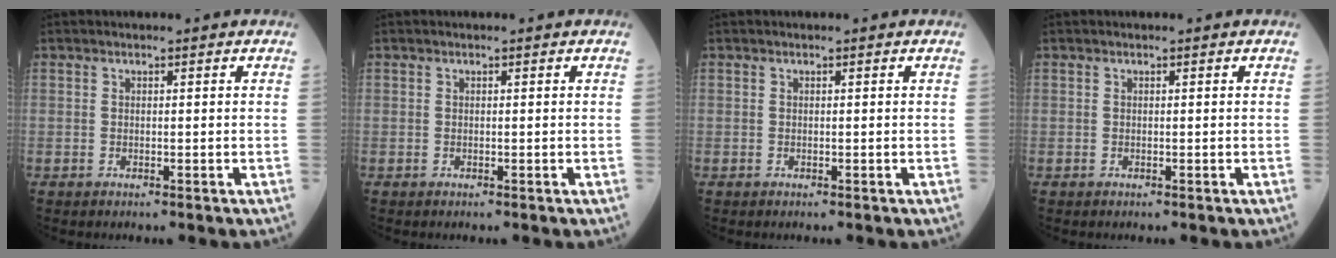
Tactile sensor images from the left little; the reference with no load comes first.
{"total": 0.0}
{"total": 0.0}
{"total": 0.0}